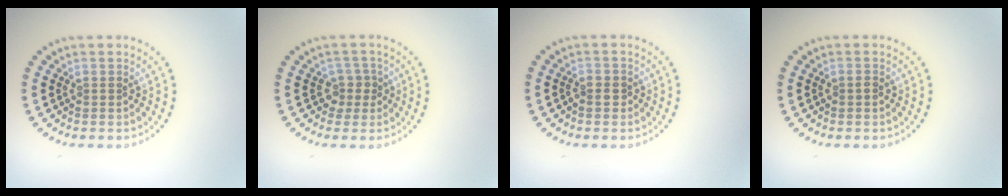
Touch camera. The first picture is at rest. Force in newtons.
{"total": 1.7, "press": 1.3, "slide": 1.1}
{"total": 1.0, "press": 0.9, "slide": 0.4}
{"total": 0.8, "press": 0.8, "slide": 0.1}